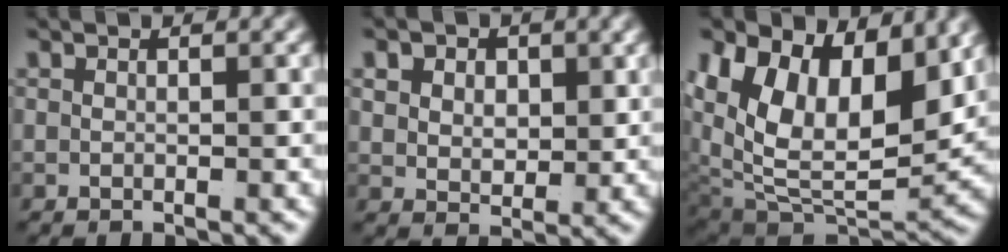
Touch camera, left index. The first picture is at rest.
{"total": 3.8, "force": [1.1, 2.8, 2.2], "torque": [-0.046, -0.022, 0.034]}
{"total": 14.6, "force": [1.3, 9.9, 10.6], "torque": [-0.198, -0.048, 0.044]}